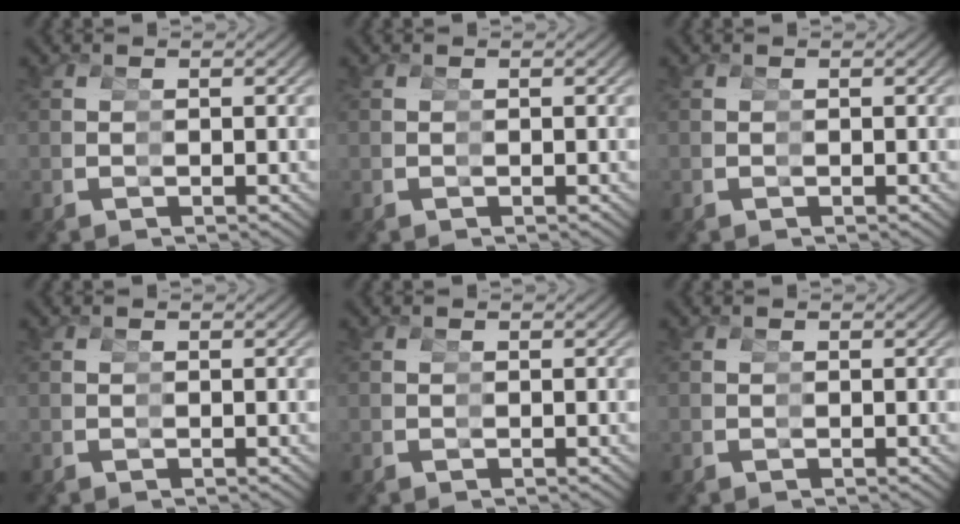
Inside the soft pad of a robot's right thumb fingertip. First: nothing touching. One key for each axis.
{"total": 0.0}
{"total": 0.0}
{"total": 0.0}
{"total": 0.0}
{"total": 0.0}